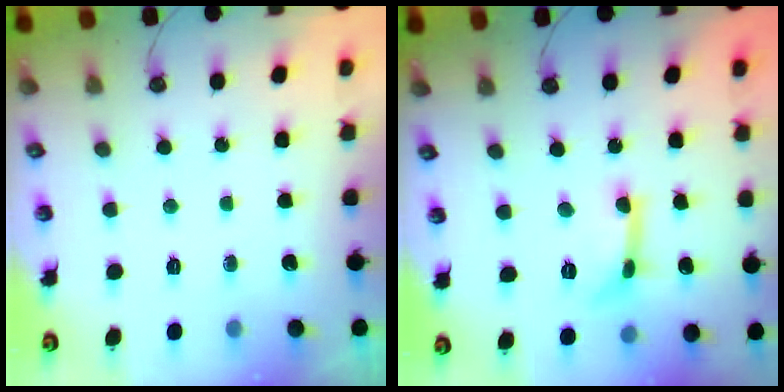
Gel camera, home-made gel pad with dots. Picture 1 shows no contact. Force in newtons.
{"total": 2.1, "press": 2.0, "slide": 0.5}